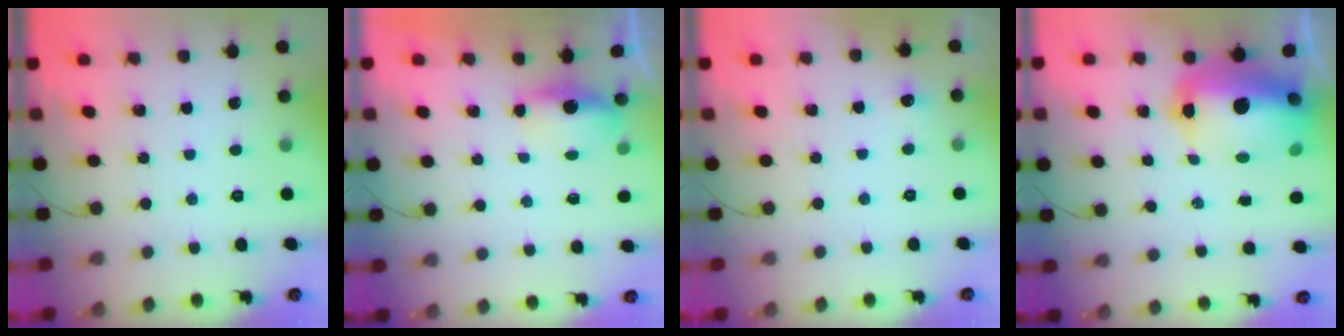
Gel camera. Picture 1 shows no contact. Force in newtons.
{"total": 6.2, "press": 4.3, "slide": 4.6}
{"total": 2.9, "press": 2.7, "slide": 1.0}
{"total": 18.9, "press": 18.4, "slide": 4.4}